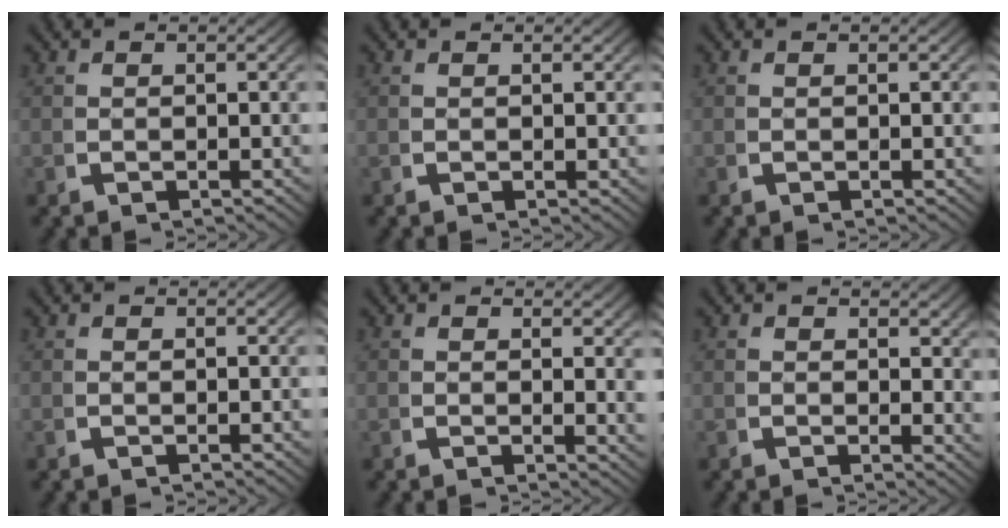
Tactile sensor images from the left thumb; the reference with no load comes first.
{"total": 0.0}
{"total": 0.0}
{"total": 0.0}
{"total": 1.6, "force": [0.9, 0.5, 1.2], "torque": [-0.016, -0.006, 0.010]}
{"total": 1.8, "force": [1.2, 0.9, 1.0], "torque": [-0.004, -0.002, 0.014]}